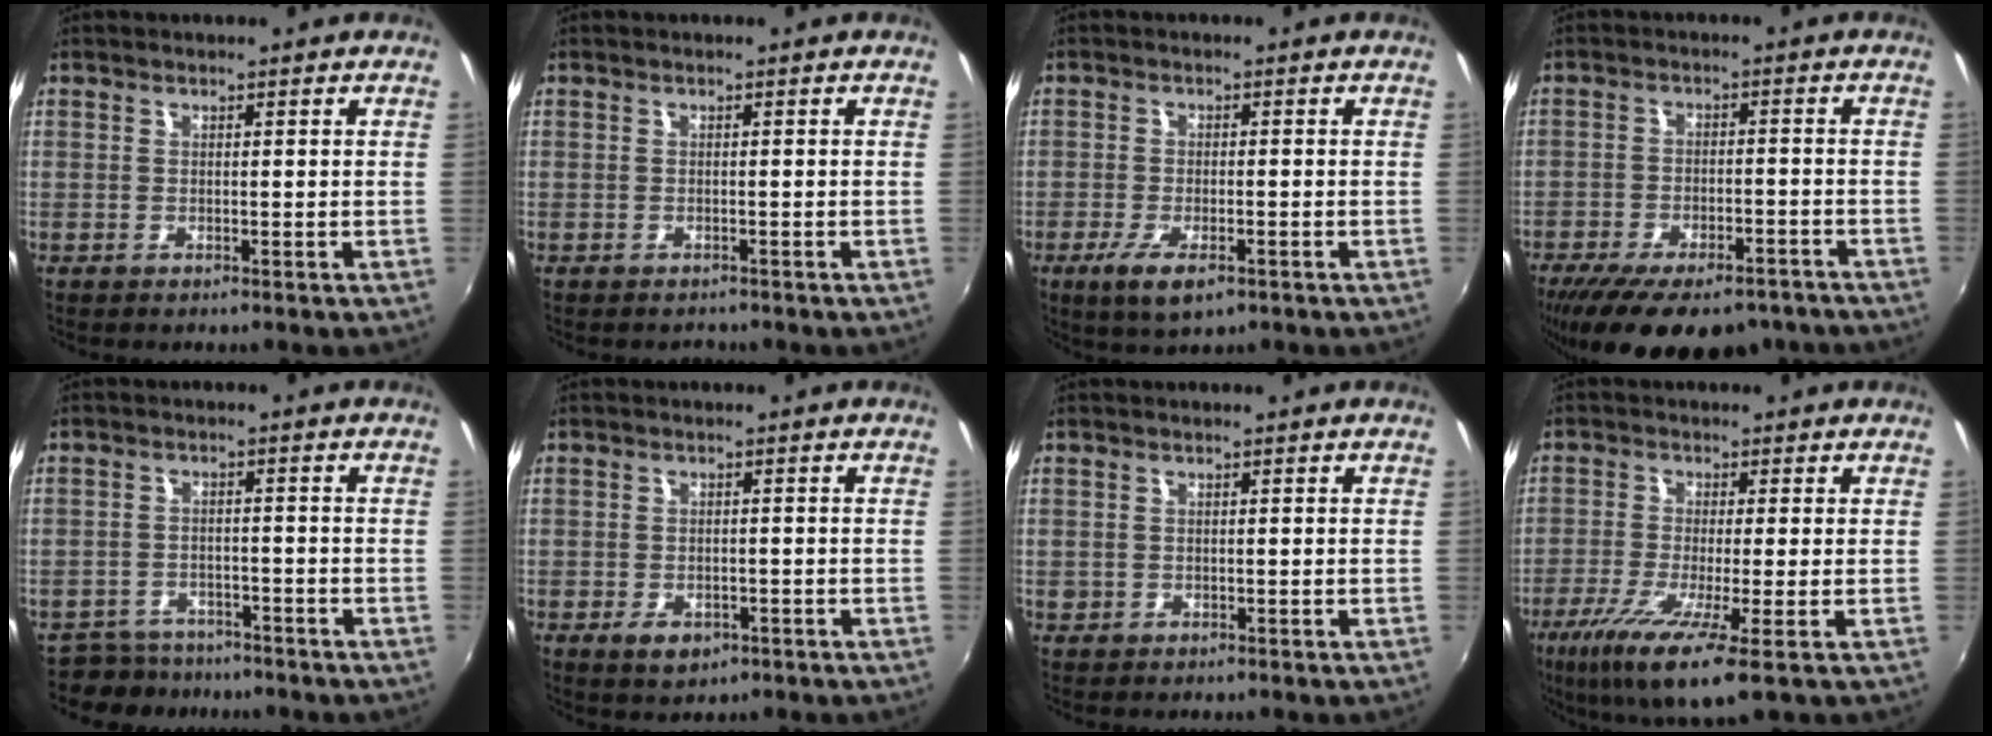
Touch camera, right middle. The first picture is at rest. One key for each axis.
{"total": 1.1, "fx": -1.0, "fy": 0.4, "fz": 0.1, "tx": -0.006, "ty": -0.003, "tz": -0.012}
{"total": 6.2, "fx": -3.4, "fy": 2.1, "fz": 4.7, "tx": -0.104, "ty": -0.020, "tz": -0.060}
{"total": 20.1, "fx": -15.2, "fy": 7.7, "fz": 10.7, "tx": -0.211, "ty": -0.039, "tz": -0.212}
{"total": 6.4, "fx": -5.6, "fy": 3.0, "fz": 0.6, "tx": -0.029, "ty": 0.000, "tz": -0.091}
{"total": 4.0, "fx": -2.0, "fy": 2.5, "fz": 2.4, "tx": -0.052, "ty": -0.009, "tz": -0.029}
{"total": 0.9, "fx": -0.2, "fy": 0.8, "fz": 0.1, "tx": -0.003, "ty": -0.003, "tz": -0.003}
{"total": 11.1, "fx": -5.3, "fy": 0.9, "fz": 9.7, "tx": -0.207, "ty": -0.043, "tz": -0.097}